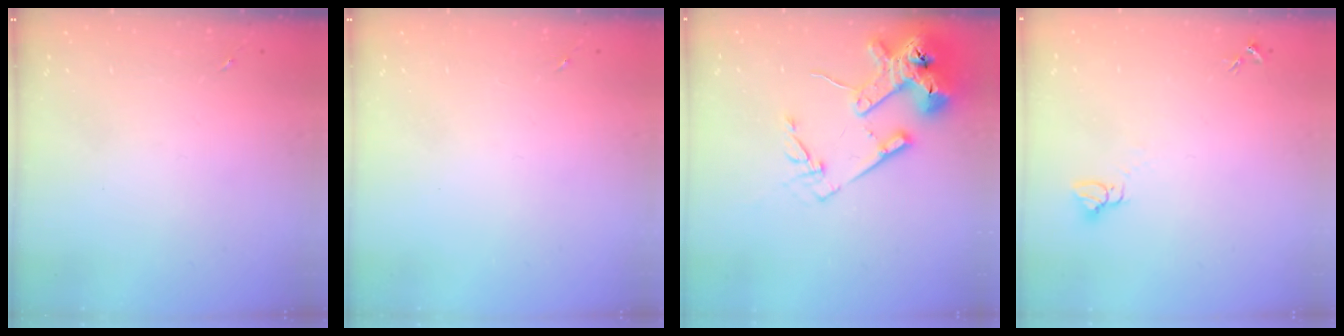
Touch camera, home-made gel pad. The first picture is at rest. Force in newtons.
{"total": 0.0}
{"total": 16.8, "press": 16.7, "slide": 1.9}
{"total": 3.0, "press": 3.0, "slide": 0.1}